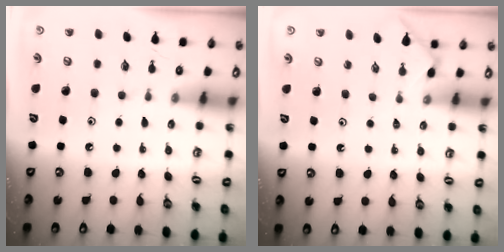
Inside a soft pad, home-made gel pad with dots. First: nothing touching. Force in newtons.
{"total": 0.5, "press": 0.5, "slide": 0.2}